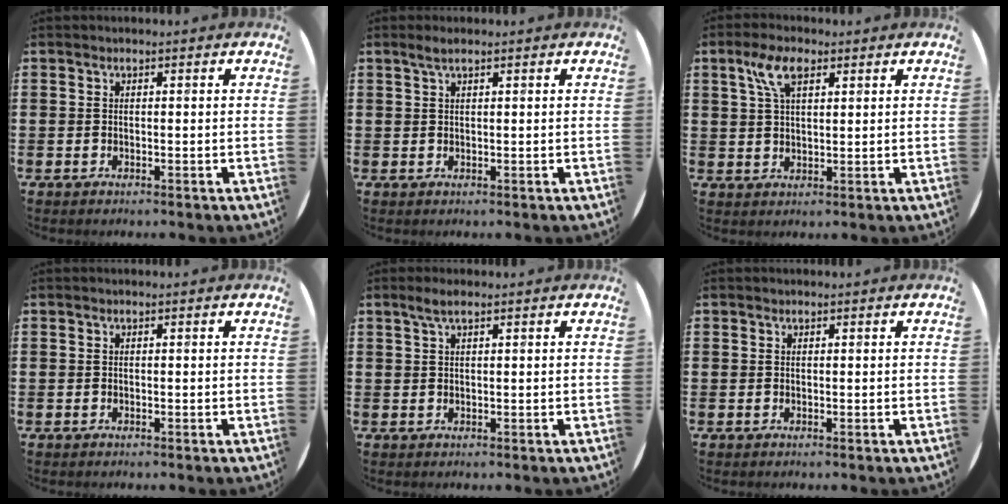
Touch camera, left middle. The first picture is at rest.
{"total": 1.4, "force": [1.0, 0.2, 1.0], "torque": [-0.019, 0.003, 0.018]}
{"total": 5.5, "force": [3.1, 2.5, 3.9], "torque": [-0.086, 0.012, 0.054]}
{"total": 0.0}
{"total": 1.9, "force": [1.3, 0.3, 1.4], "torque": [-0.027, 0.006, 0.022]}
{"total": 0.0}